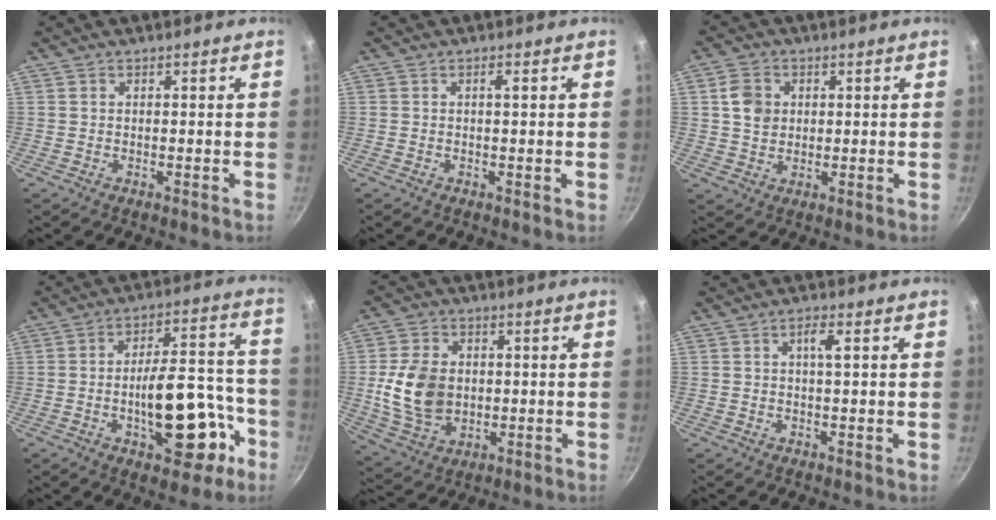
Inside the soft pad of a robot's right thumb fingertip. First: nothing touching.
{"total": 1.4, "force": [0.3, 0.2, 1.3], "torque": [-0.026, 0.002, 0.004]}
{"total": 5.6, "force": [1.1, 4.6, 3.0], "torque": [-0.038, 0.003, 0.019]}
{"total": 17.9, "force": [-6.3, 8.2, 14.6], "torque": [-0.165, 0.057, -0.081]}
{"total": 12.5, "force": [0.1, 9.2, 8.4], "torque": [-0.141, -0.003, 0.009]}
{"total": 2.9, "force": [0.7, 0.5, 2.7], "torque": [-0.052, 0.003, 0.010]}